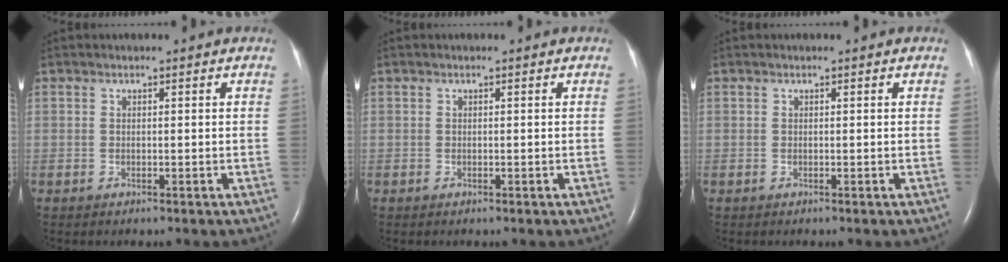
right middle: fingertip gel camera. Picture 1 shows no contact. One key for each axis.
{"total": 0.0}
{"total": 0.0}